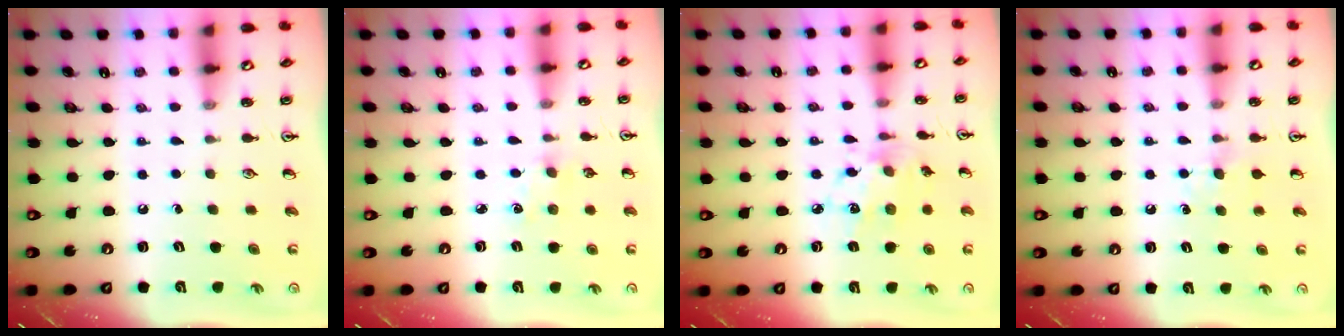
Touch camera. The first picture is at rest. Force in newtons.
{"total": 2.4, "press": 2.3, "slide": 0.4}
{"total": 10.5, "press": 10.4, "slide": 0.7}
{"total": 5.7, "press": 5.7, "slide": 0.8}